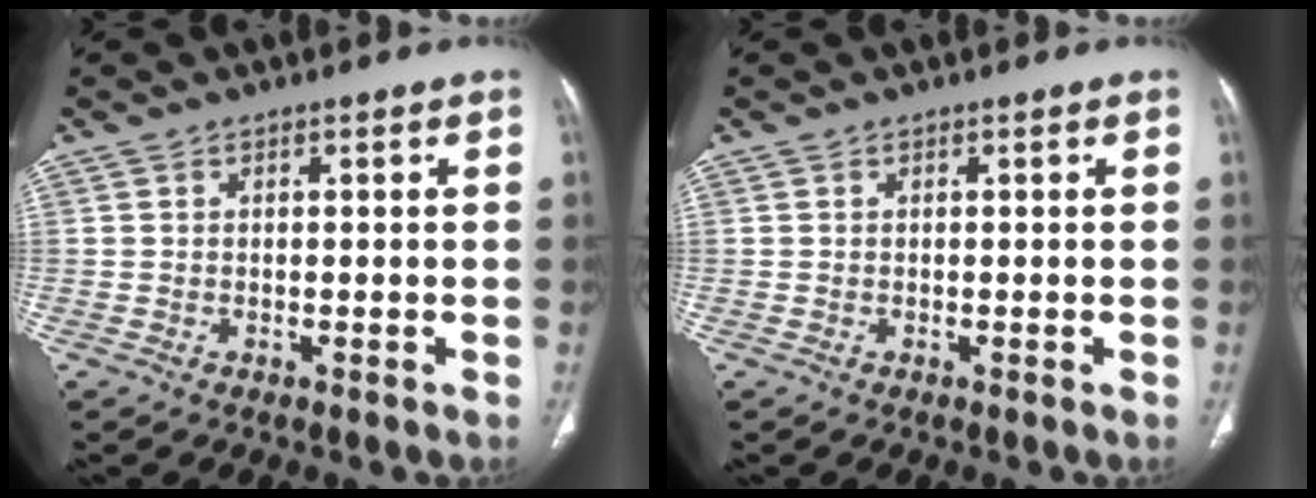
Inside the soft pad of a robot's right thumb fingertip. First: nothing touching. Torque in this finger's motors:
{"motor_torque": [-0.10, 0.10, -0.23, 0.23, 0.04]}